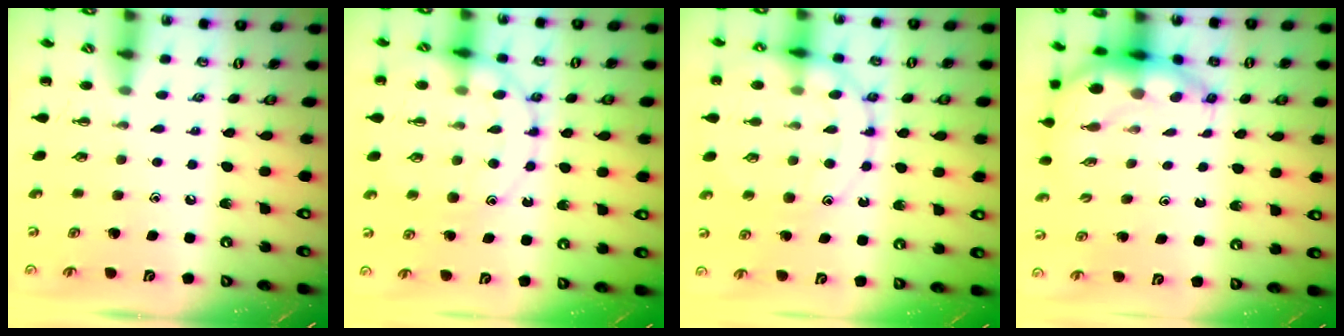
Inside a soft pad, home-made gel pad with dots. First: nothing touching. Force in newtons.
{"total": 15.3, "press": 15.2, "slide": 1.4}
{"total": 16.6, "press": 16.5, "slide": 2.0}
{"total": 6.8, "press": 6.6, "slide": 1.6}